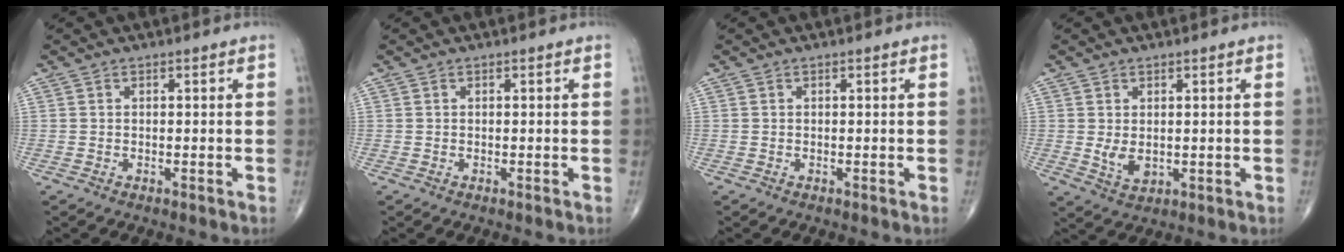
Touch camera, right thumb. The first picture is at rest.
{"total": 0.0}
{"total": 0.0}
{"total": 3.8, "force": [0.3, 2.5, 2.9], "torque": [-0.044, -0.012, 0.014]}